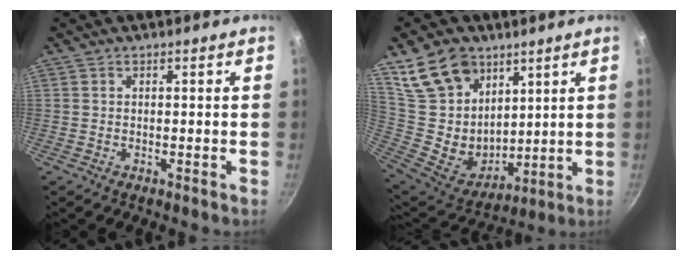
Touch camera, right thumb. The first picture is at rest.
{"total": 18.7, "force": [10.8, 13.0, 8.2], "torque": [-0.115, -0.060, 0.220]}